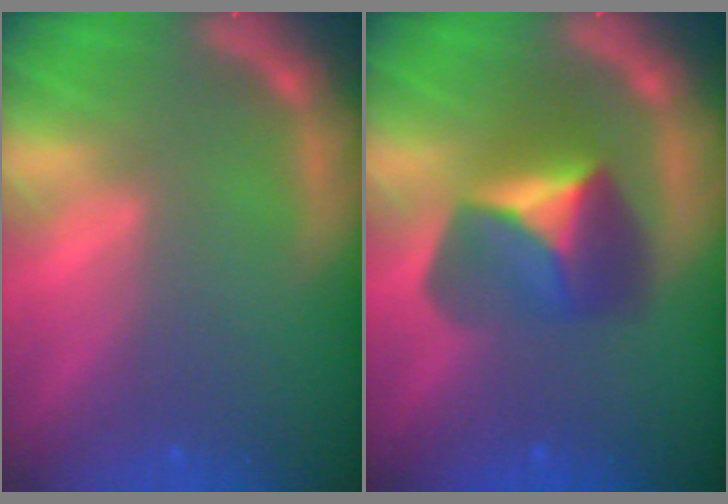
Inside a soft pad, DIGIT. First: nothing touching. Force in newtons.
{"total": 5.9}